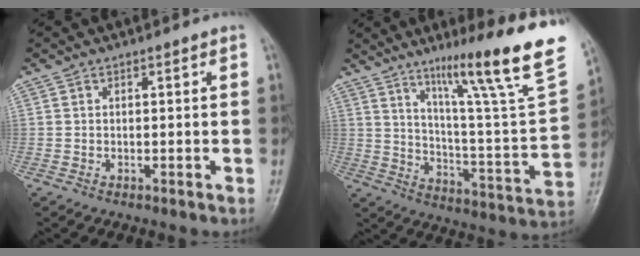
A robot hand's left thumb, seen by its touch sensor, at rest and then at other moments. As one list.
[{"total": 25.1, "force": [15.6, 2.2, 19.5], "torque": [-0.273, -0.063, 0.240]}]